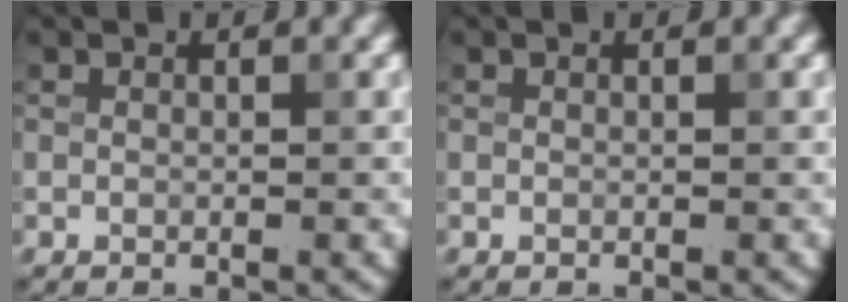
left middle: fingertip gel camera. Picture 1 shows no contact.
{"total": 0.0}